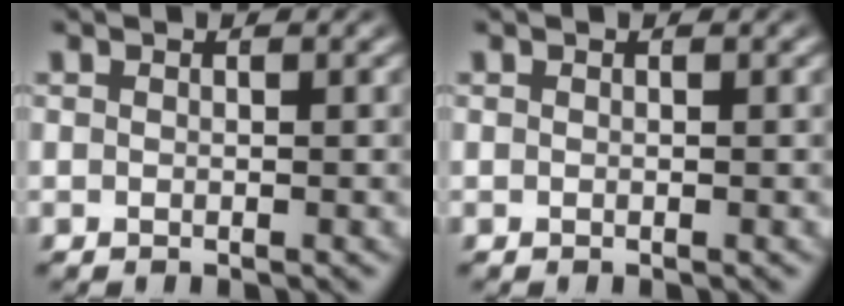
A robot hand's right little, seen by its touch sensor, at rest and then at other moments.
{"total": 0.0}